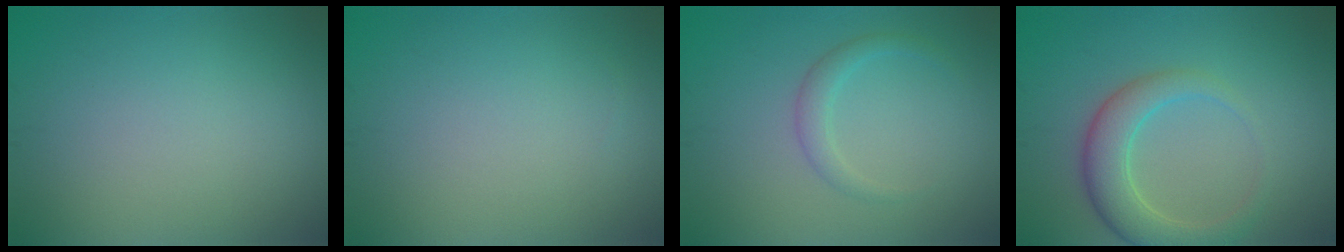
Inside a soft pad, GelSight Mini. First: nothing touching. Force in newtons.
{"total": 0.0}
{"total": 1.7, "press": 1.7, "slide": 0.0}
{"total": 4.5, "press": 4.5, "slide": 0.4}